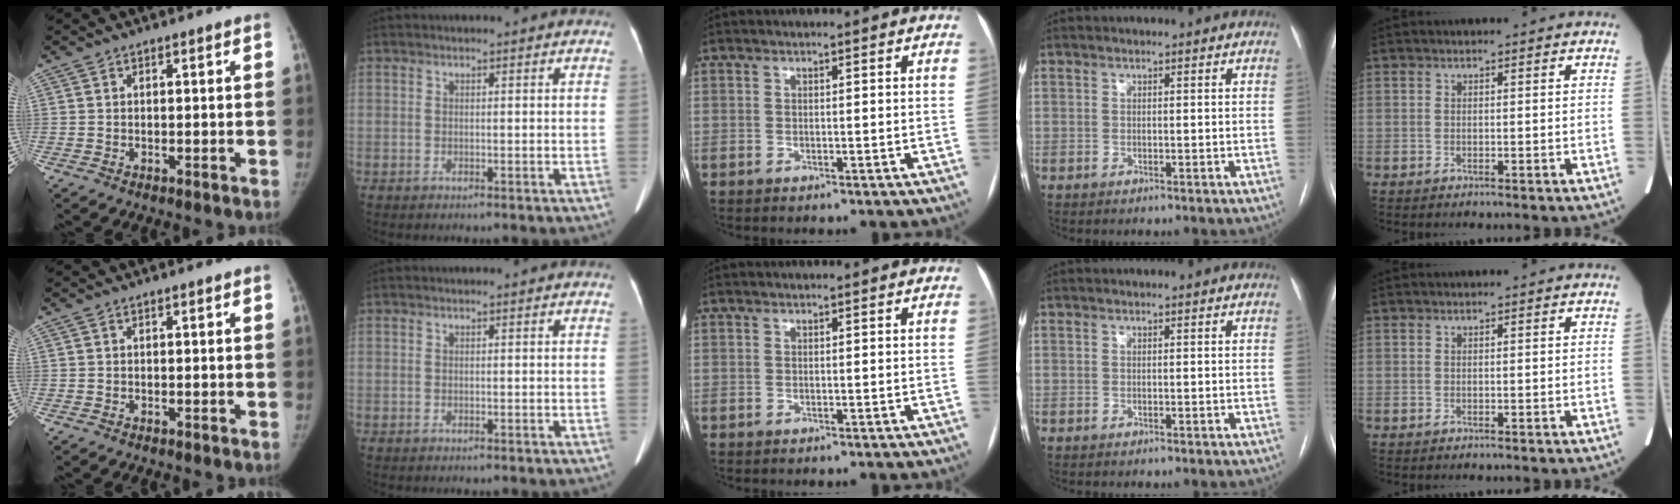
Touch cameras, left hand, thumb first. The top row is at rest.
{}